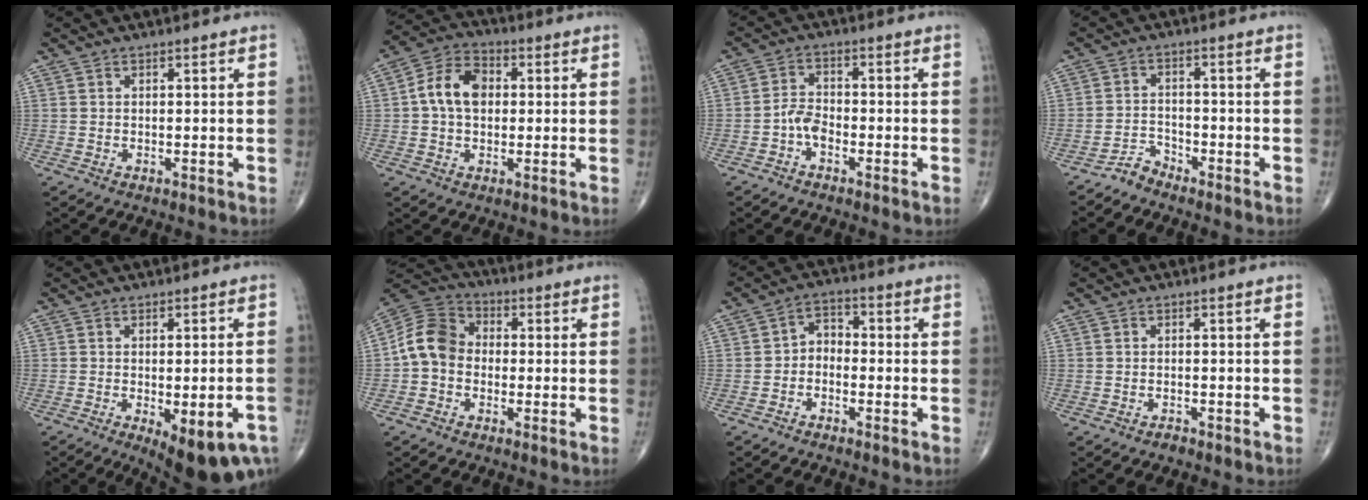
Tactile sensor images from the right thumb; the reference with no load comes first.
{"total": 9.5, "force": [0.8, 6.8, 6.7], "torque": [-0.110, 0.023, 0.006]}
{"total": 3.8, "force": [-1.8, 2.2, 2.4], "torque": [-0.041, 0.019, -0.041]}
{"total": 3.0, "force": [-2.8, 0.9, -0.1], "torque": [0.007, 0.014, -0.056]}
{"total": 13.2, "force": [-5.7, 4.7, 10.9], "torque": [-0.117, 0.006, -0.063]}
{"total": 9.3, "force": [-1.1, 7.5, 5.3], "torque": [-0.090, 0.031, -0.037]}
{"total": 4.3, "force": [-1.4, 3.1, 2.6], "torque": [-0.027, 0.029, -0.040]}
{"total": 1.1, "force": [-0.9, 0.5, 0.5], "torque": [-0.011, 0.004, -0.013]}